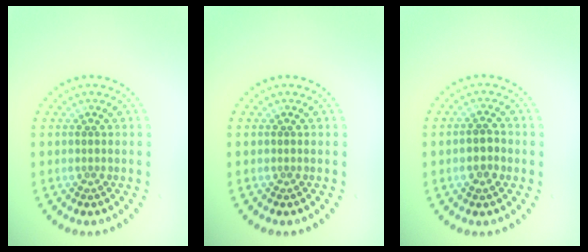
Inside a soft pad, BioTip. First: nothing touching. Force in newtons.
{"total": 0.0}
{"total": 1.9, "press": 1.8, "slide": 0.2}